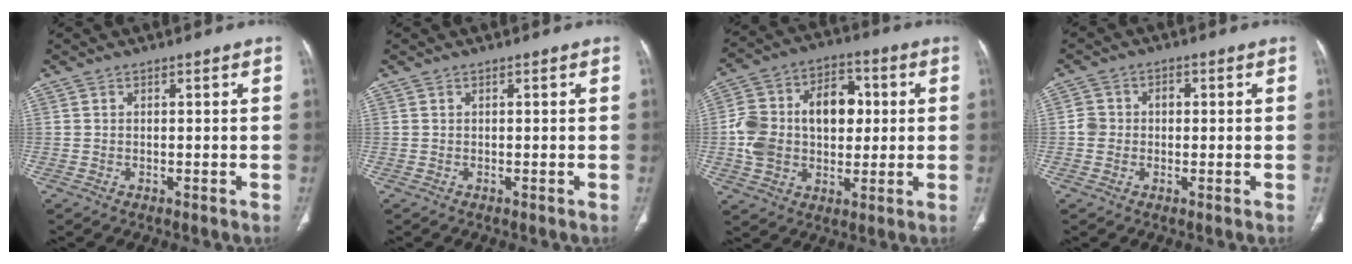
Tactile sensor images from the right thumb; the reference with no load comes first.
{"total": 0.0}
{"total": 17.8, "force": [1.2, 12.3, 12.7], "torque": [-0.203, 0.029, 0.021]}
{"total": 3.8, "force": [-0.3, 3.4, 1.5], "torque": [-0.015, 0.017, -0.009]}